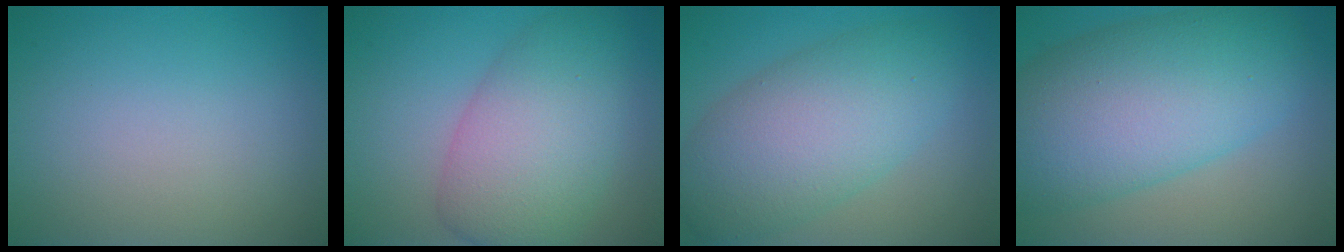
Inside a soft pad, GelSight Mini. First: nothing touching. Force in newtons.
{"total": 7.8, "press": 7.7, "slide": 0.6}
{"total": 8.3, "press": 8.3, "slide": 0.1}
{"total": 11.9, "press": 11.9, "slide": 0.4}